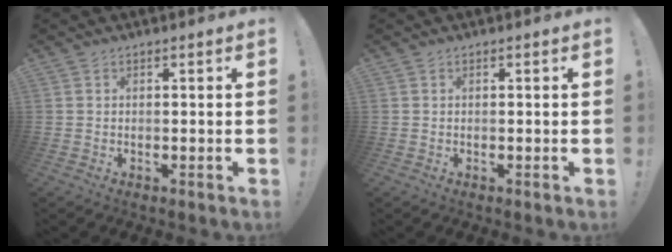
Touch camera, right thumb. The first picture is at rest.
{"total": 0.0}